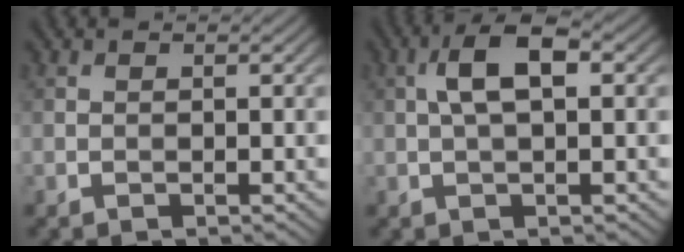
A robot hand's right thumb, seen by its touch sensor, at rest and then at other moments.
{"total": 5.3, "force": [1.0, 2.1, 4.8], "torque": [-0.095, 0.014, 0.015]}